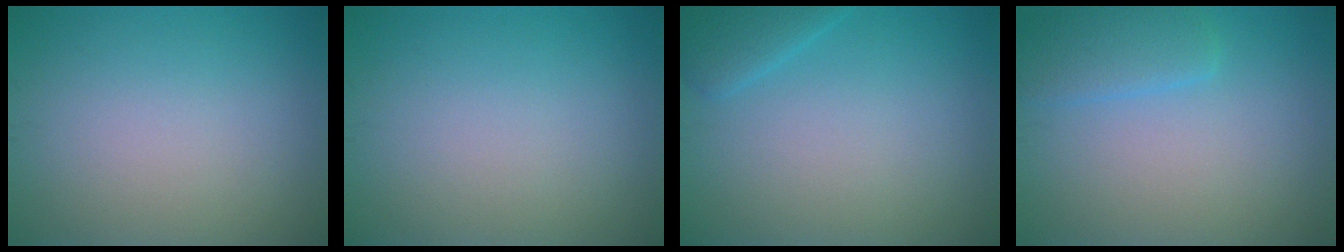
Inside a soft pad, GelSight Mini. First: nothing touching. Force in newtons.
{"total": 0.0}
{"total": 2.0, "press": 2.0, "slide": 0.1}
{"total": 2.5, "press": 2.5, "slide": 0.3}